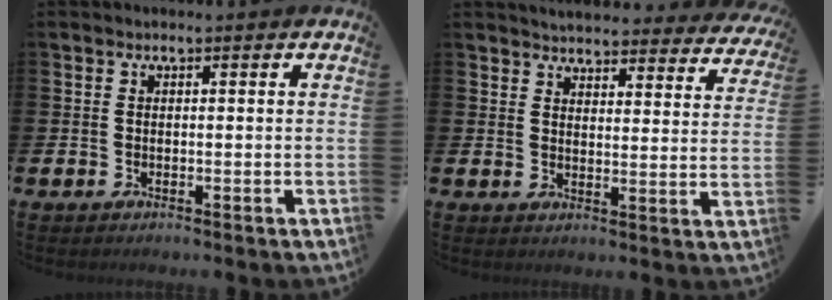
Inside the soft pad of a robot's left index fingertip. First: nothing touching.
{"total": 4.3, "force": [4.2, 0.7, 0.2], "torque": [-0.022, -0.031, 0.073]}